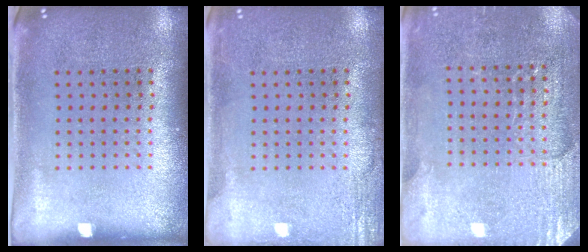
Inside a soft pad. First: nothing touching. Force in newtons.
{"total": 2.2, "press": 2.2, "slide": 0.4}
{"total": 2.9, "press": 2.9, "slide": 0.5}